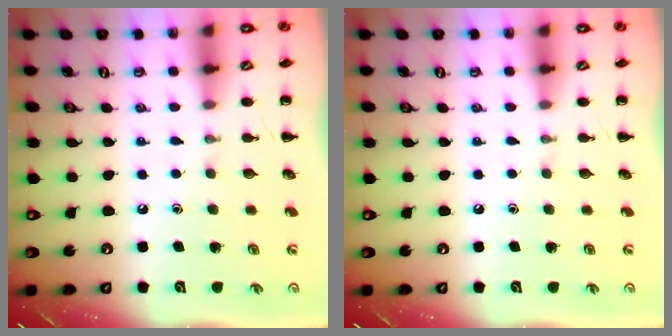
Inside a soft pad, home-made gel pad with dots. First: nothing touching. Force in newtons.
{"total": 0.0}